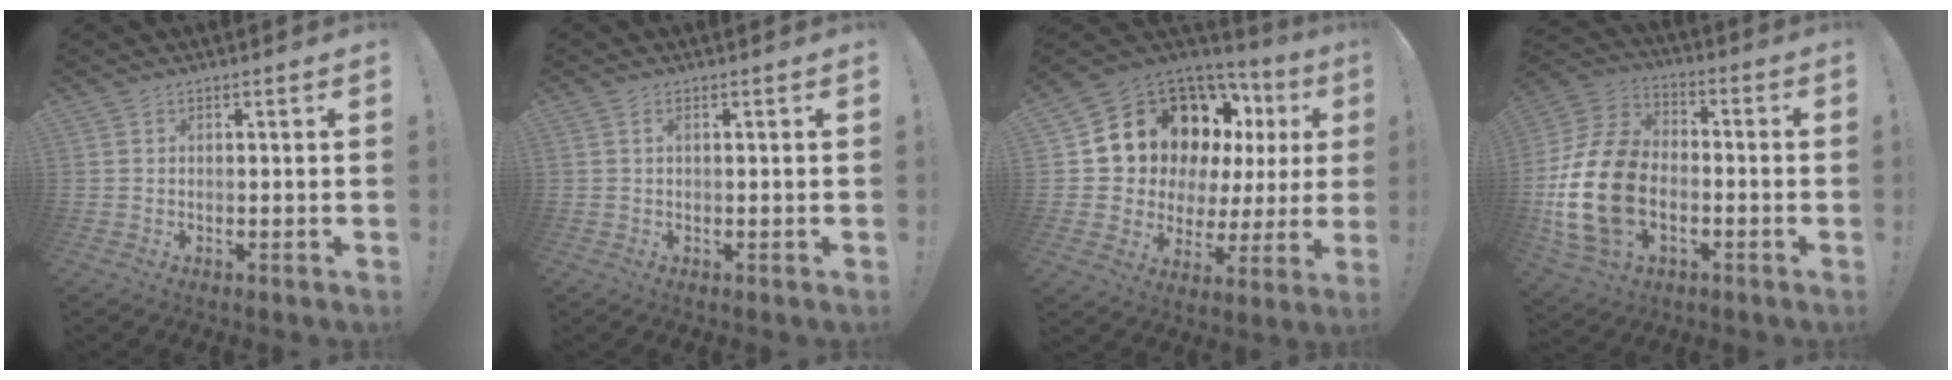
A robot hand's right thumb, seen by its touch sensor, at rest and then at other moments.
{"total": 1.0, "force": [0.4, 0.2, 0.9], "torque": [-0.021, 0.003, 0.008]}
{"total": 16.3, "force": [9.9, 9.6, 8.7], "torque": [-0.136, -0.072, 0.195]}
{"total": 20.6, "force": [-4.6, 14.3, 14.1], "torque": [-0.274, 0.036, -0.070]}